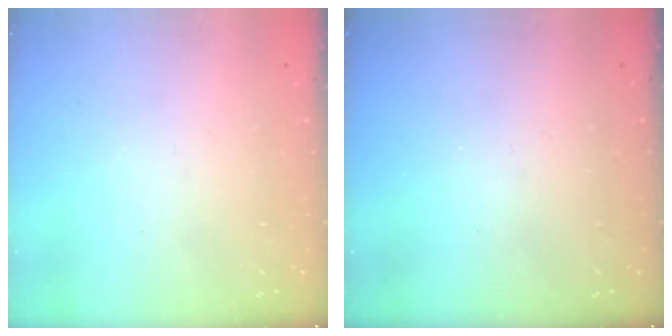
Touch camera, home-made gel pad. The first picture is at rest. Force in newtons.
{"total": 0.0}